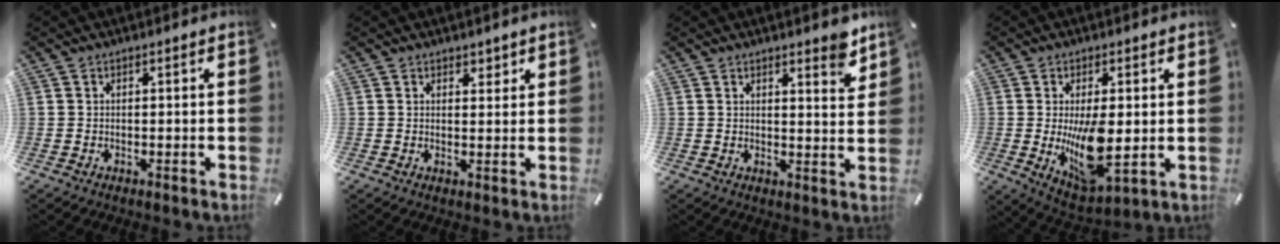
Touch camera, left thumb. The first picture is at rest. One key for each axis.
{"total": 2.3, "fx": 1.6, "fy": 1.7, "fz": 0.3, "tx": 0.008, "ty": -0.004, "tz": 0.025}
{"total": 5.0, "fx": 4.2, "fy": 1.4, "fz": 2.2, "tx": -0.022, "ty": -0.032, "tz": 0.071}
{"total": 13.0, "fx": 0.2, "fy": 6.0, "fz": 11.6, "tx": -0.200, "ty": -0.034, "tz": 0.006}